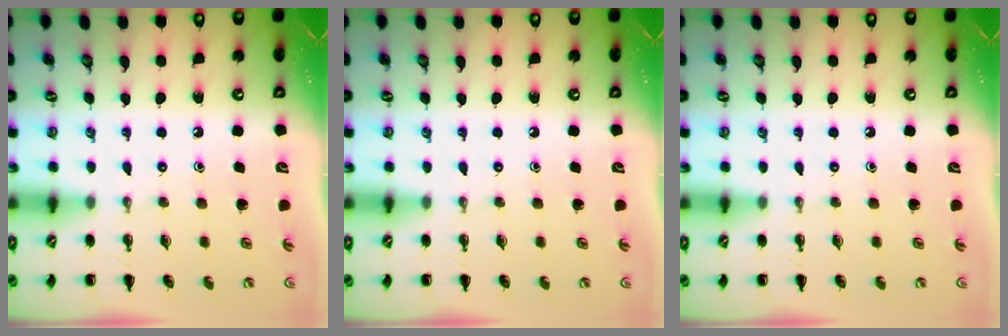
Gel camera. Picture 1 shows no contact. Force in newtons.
{"total": 0.0}
{"total": 0.0}